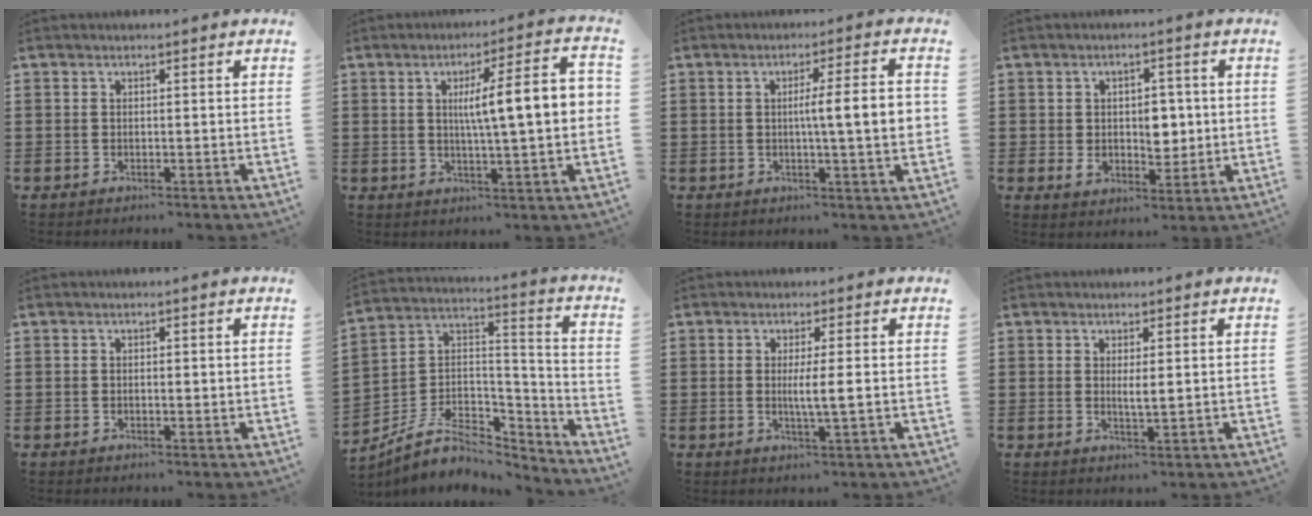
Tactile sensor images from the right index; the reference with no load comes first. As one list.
[{"total": 10.3, "force": [1.4, 1.1, 10.2], "torque": [-0.178, 0.002, 0.016]}, {"total": 7.4, "force": [0.2, 0.4, 7.4], "torque": [-0.123, -0.004, -0.005]}, {"total": 5.7, "force": [0.0, 4.0, 4.0], "torque": [-0.060, 0.002, -0.006]}, {"total": 0.6, "force": [0.0, 0.3, 0.5], "torque": [-0.011, 0.001, 0.000]}, {"total": 7.9, "force": [-5.3, 4.7, 3.5], "torque": [-0.085, 0.006, -0.101]}, {"total": 3.3, "force": [0.0, -0.1, 3.3], "torque": [-0.059, -0.008, -0.003]}, {"total": 1.8, "force": [0.4, 0.3, 1.8], "torque": [-0.036, 0.001, 0.007]}]